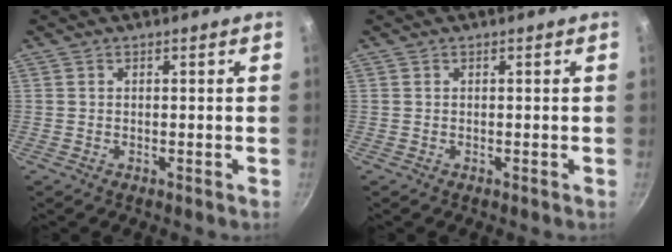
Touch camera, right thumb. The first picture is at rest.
{"total": 0.0}